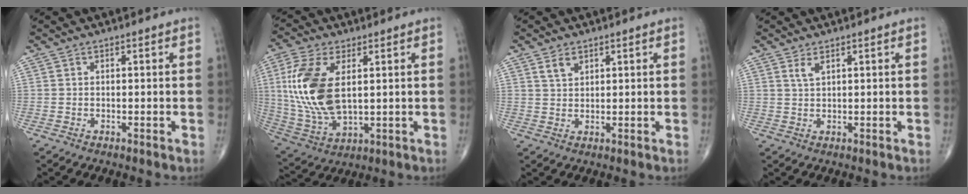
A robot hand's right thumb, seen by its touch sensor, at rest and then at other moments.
{"total": 16.2, "force": [2.8, 8.3, 13.6], "torque": [-0.293, -0.011, 0.063]}
{"total": 3.3, "force": [2.0, 1.9, 1.8], "torque": [-0.026, -0.009, 0.042]}
{"total": 1.8, "force": [1.1, 0.5, 1.3], "torque": [-0.030, -0.003, 0.027]}